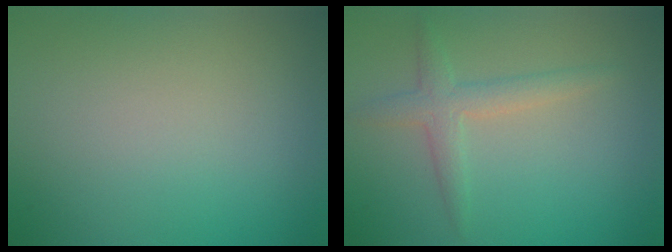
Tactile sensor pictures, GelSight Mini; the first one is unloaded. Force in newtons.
{"total": 2.5, "press": 2.5, "slide": 0.1}